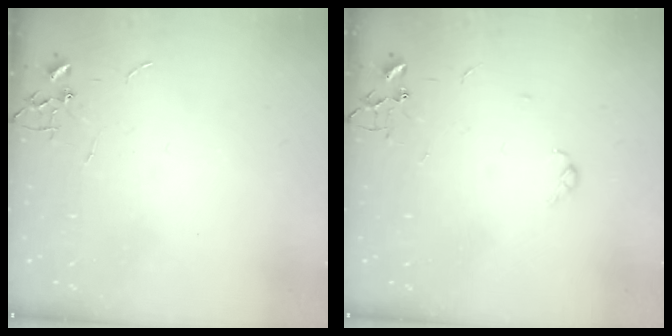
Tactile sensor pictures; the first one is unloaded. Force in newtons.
{"total": 3.4, "press": 3.3, "slide": 0.6}